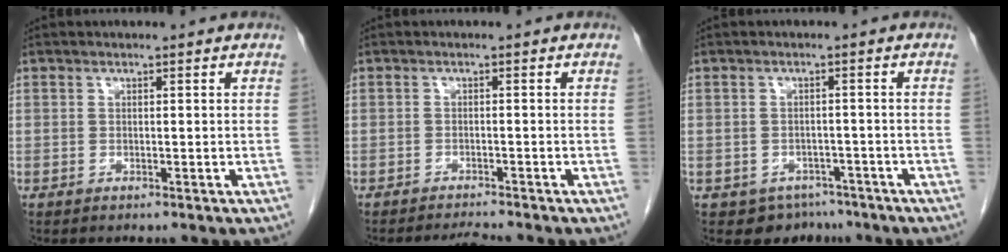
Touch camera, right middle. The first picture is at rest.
{"total": 2.4, "force": [-2.2, -0.8, 0.2], "torque": [-0.007, -0.014, -0.037]}
{"total": 4.6, "force": [-3.5, 3.0, 0.2], "torque": [0.009, 0.010, -0.044]}